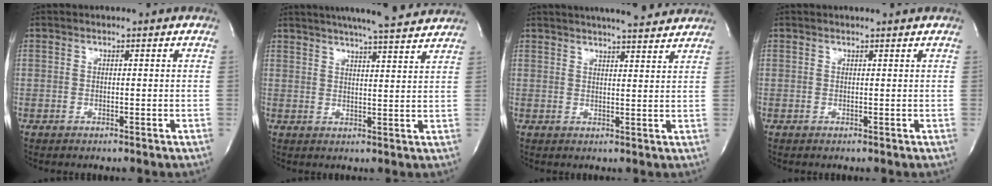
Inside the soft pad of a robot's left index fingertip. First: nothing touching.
{"total": 15.0, "force": [13.5, 0.9, 6.6], "torque": [-0.109, 0.015, 0.176]}
{"total": 11.3, "force": [10.2, 1.2, 4.8], "torque": [-0.073, 0.009, 0.125]}
{"total": 1.3, "force": [1.2, -0.3, 0.2], "torque": [-0.010, -0.001, 0.017]}